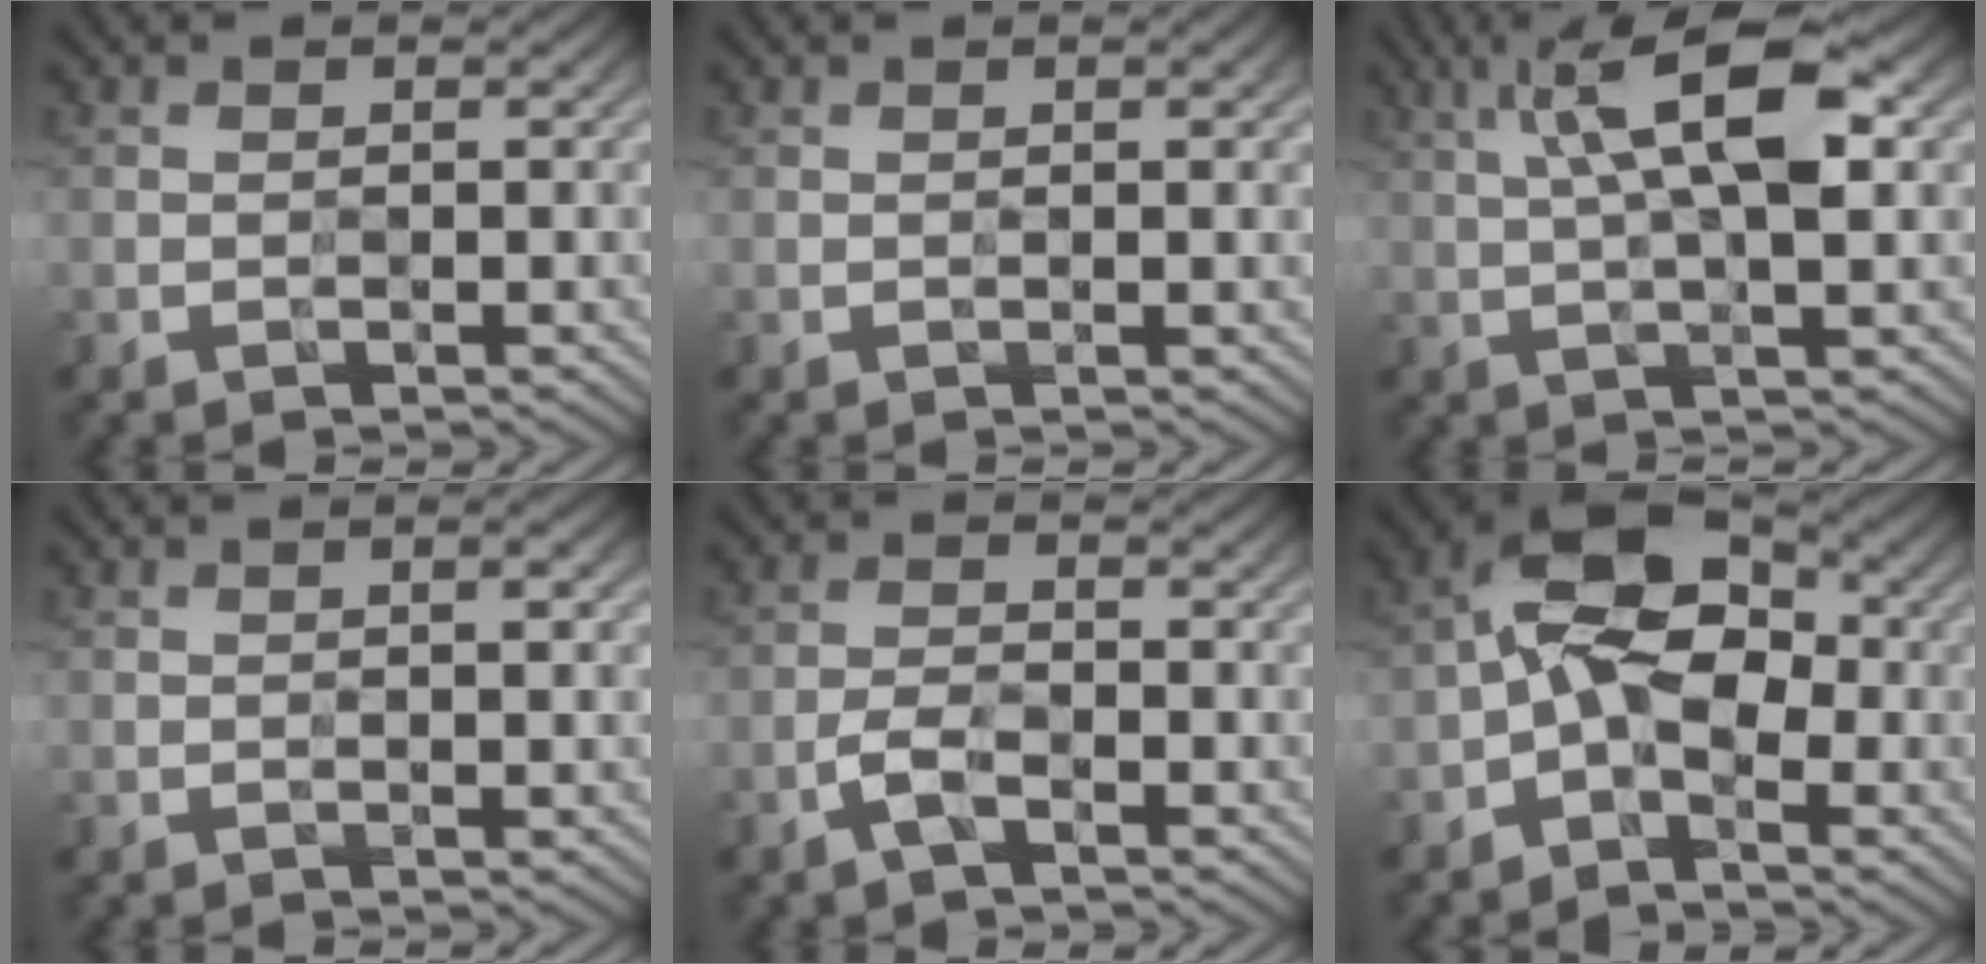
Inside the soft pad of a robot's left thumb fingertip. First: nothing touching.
{"total": 1.1, "force": [0.4, 0.0, 1.0], "torque": [-0.019, 0.000, 0.005]}
{"total": 9.5, "force": [2.8, 2.5, 8.8], "torque": [-0.159, 0.016, 0.042]}
{"total": 1.5, "force": [0.3, 0.1, 1.5], "torque": [-0.026, 0.002, 0.003]}
{"total": 2.8, "force": [-1.6, 1.1, 2.0], "torque": [-0.049, 0.003, -0.041]}
{"total": 8.2, "force": [-1.4, 4.8, 6.5], "torque": [-0.125, 0.019, -0.042]}